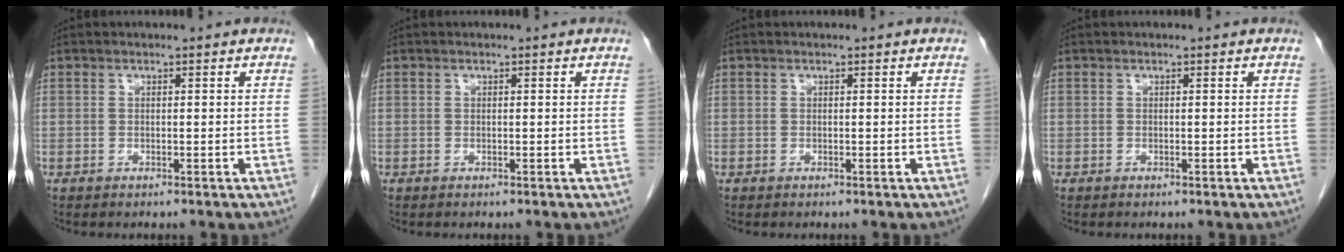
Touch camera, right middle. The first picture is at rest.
{"total": 0.0}
{"total": 0.0}
{"total": 0.0}